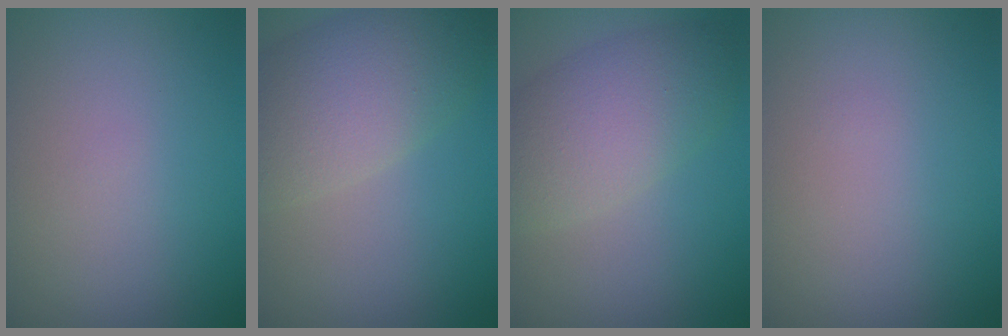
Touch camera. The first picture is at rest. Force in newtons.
{"total": 7.0, "press": 7.0, "slide": 0.5}
{"total": 6.1, "press": 6.0, "slide": 0.3}
{"total": 0.0}